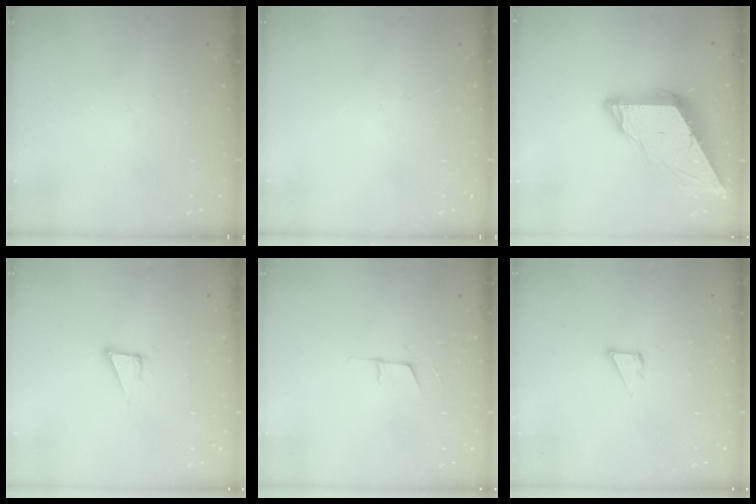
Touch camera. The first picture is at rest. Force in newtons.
{"total": 0.0}
{"total": 9.3, "press": 9.2, "slide": 0.8}
{"total": 4.9, "press": 3.8, "slide": 3.0}
{"total": 5.1, "press": 4.3, "slide": 2.6}
{"total": 5.8, "press": 5.8, "slide": 0.2}